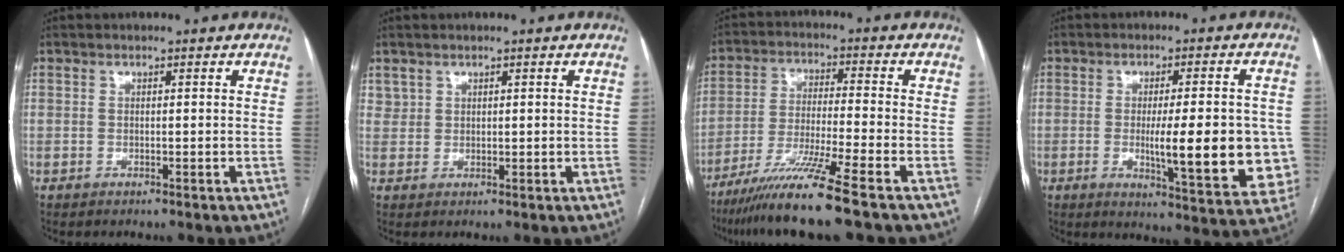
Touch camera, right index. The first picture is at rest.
{"total": 1.9, "force": [1.3, 1.3, 0.1], "torque": [0.007, 0.001, 0.023]}
{"total": 11.7, "force": [-8.4, -1.8, 7.9], "torque": [-0.145, -0.041, -0.150]}
{"total": 15.0, "force": [-2.0, 3.1, 14.6], "torque": [-0.165, -0.006, -0.015]}